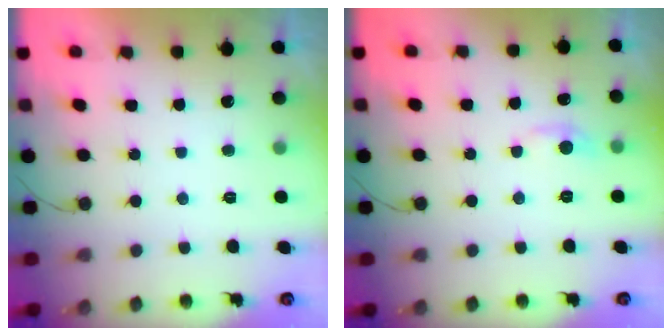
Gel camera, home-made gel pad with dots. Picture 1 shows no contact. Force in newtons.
{"total": 5.2, "press": 5.1, "slide": 0.8}